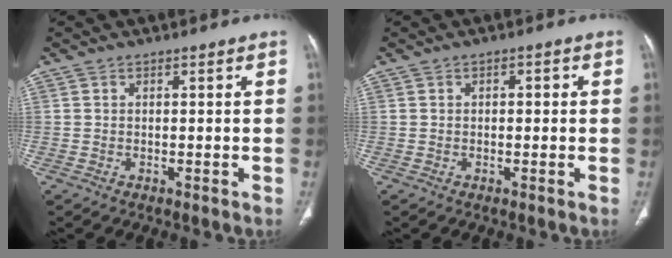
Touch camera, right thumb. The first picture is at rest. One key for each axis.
{"total": 1.5, "fx": 0.1, "fy": 0.9, "fz": 1.1, "tx": -0.006, "ty": 0.005, "tz": -0.003}